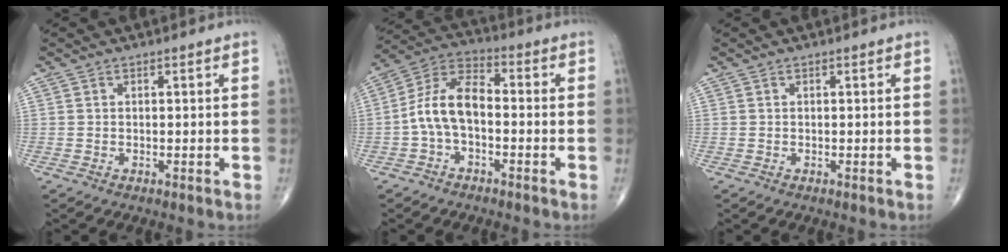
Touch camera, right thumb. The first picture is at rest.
{"total": 9.7, "force": [-1.7, 5.4, 7.9], "torque": [-0.150, 0.040, -0.043]}
{"total": 0.0}